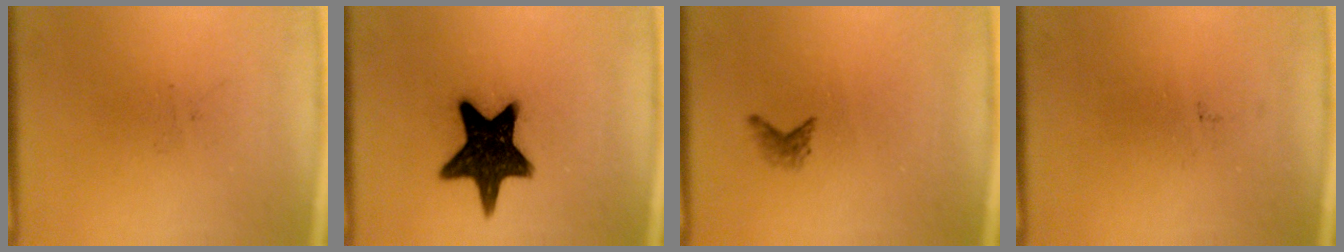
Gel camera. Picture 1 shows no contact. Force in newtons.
{"total": 16.1}
{"total": 1.1}
{"total": 0.0}